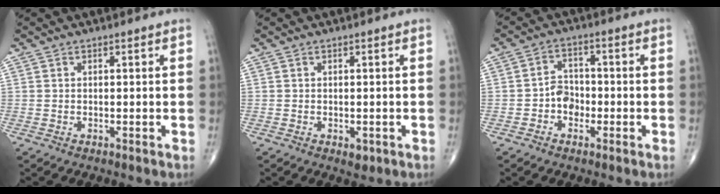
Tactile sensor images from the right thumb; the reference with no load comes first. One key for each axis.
{"total": 1.5, "fx": -0.6, "fy": 0.9, "fz": 1.0, "tx": -0.006, "ty": -0.002, "tz": -0.005}
{"total": 4.2, "fx": -1.4, "fy": 3.3, "fz": 2.2, "tx": -0.016, "ty": 0.018, "tz": -0.032}